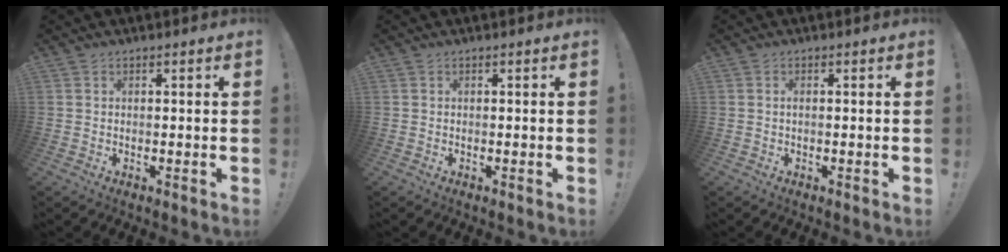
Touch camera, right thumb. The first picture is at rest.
{"total": 0.0}
{"total": 0.5, "force": [0.0, 0.2, 0.5], "torque": [-0.011, 0.001, 0.000]}